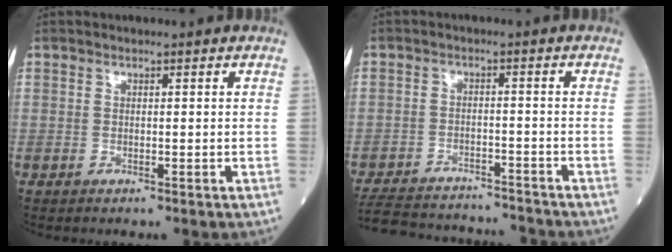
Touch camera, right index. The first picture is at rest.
{"total": 14.9, "force": [-14.2, 3.0, 3.7], "torque": [-0.077, 0.006, -0.199]}